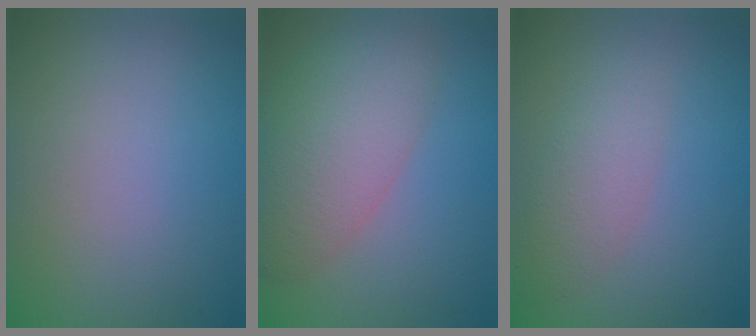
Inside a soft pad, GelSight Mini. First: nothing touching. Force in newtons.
{"total": 7.4, "press": 7.4, "slide": 0.6}
{"total": 2.8, "press": 2.8, "slide": 0.2}